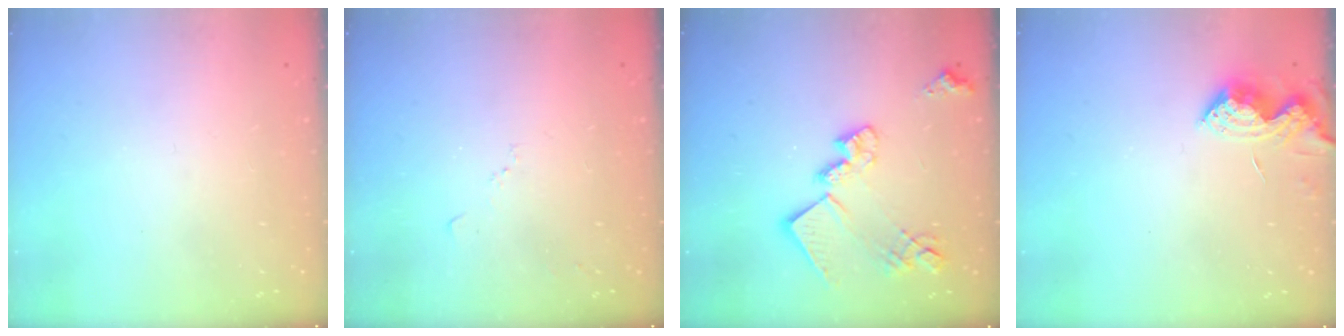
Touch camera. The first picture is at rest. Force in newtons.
{"total": 5.6, "press": 5.6, "slide": 0.7}
{"total": 19.1, "press": 19.0, "slide": 1.2}
{"total": 7.9, "press": 7.9, "slide": 0.8}